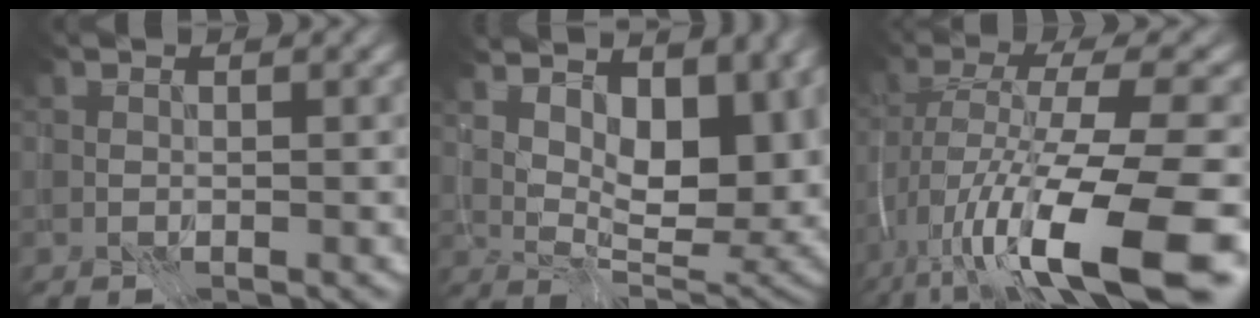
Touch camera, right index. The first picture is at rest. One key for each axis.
{"total": 15.3, "fx": 7.1, "fy": 7.3, "fz": 11.4, "tx": -0.177, "ty": 0.043, "tz": 0.118}
{"total": 14.9, "fx": -6.7, "fy": 3.7, "fz": 12.8, "tx": -0.235, "ty": 0.002, "tz": -0.103}